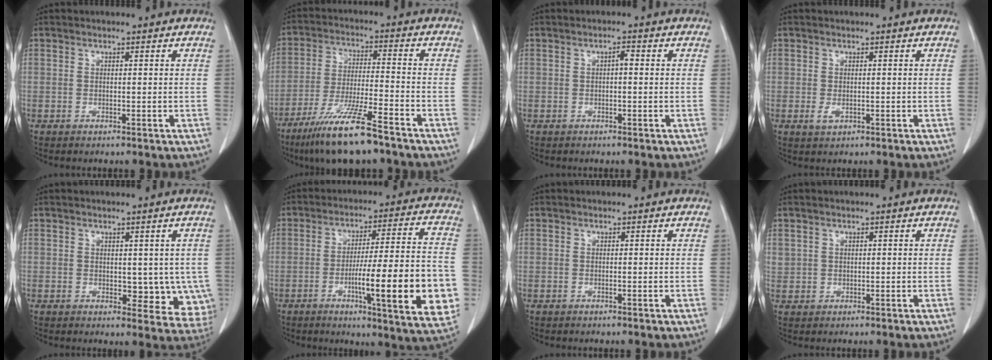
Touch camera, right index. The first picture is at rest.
{"total": 12.7, "force": [-9.1, 0.8, 8.9], "torque": [-0.170, -0.036, -0.163]}
{"total": 1.2, "force": [0.0, 0.4, 1.1], "torque": [-0.018, 0.004, -0.001]}
{"total": 1.3, "force": [-0.3, 0.8, 1.0], "torque": [-0.021, -0.004, -0.001]}
{"total": 7.5, "force": [-0.3, 4.5, 6.0], "torque": [-0.046, -0.007, 0.005]}
{"total": 19.1, "force": [-5.0, 1.5, 18.4], "torque": [-0.220, 0.002, -0.065]}
{"total": 0.0}
{"total": 1.5, "force": [0.6, 1.3, 0.3], "torque": [0.003, 0.007, 0.011]}